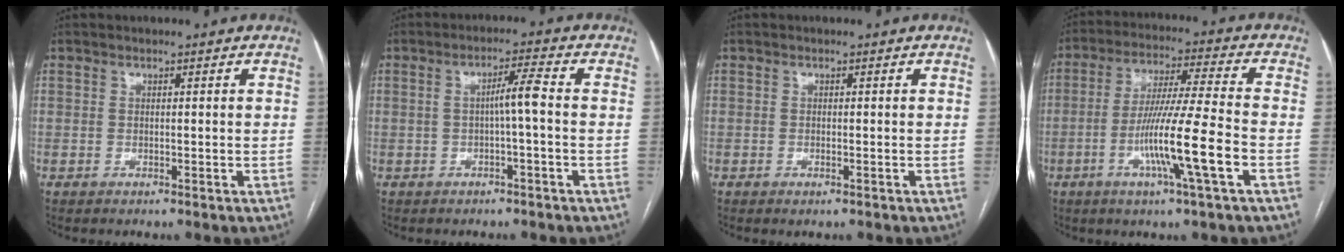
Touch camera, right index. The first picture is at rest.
{"total": 3.7, "force": [-0.4, -0.2, 3.7], "torque": [-0.066, 0.011, -0.001]}
{"total": 0.7, "force": [-0.4, 0.1, 0.6], "torque": [-0.009, -0.002, -0.005]}
{"total": 12.5, "force": [-4.1, -1.0, 11.7], "torque": [-0.221, -0.010, -0.076]}